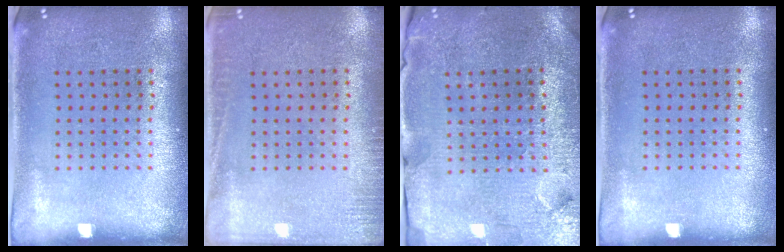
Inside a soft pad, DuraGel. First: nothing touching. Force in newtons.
{"total": 1.9, "press": 1.9, "slide": 0.4}
{"total": 3.8, "press": 3.6, "slide": 1.1}
{"total": 0.0}